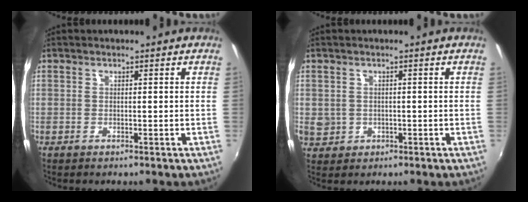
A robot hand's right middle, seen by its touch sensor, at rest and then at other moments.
{"total": 4.3, "force": [-0.2, 4.1, 1.4], "torque": [-0.032, 0.000, 0.004]}